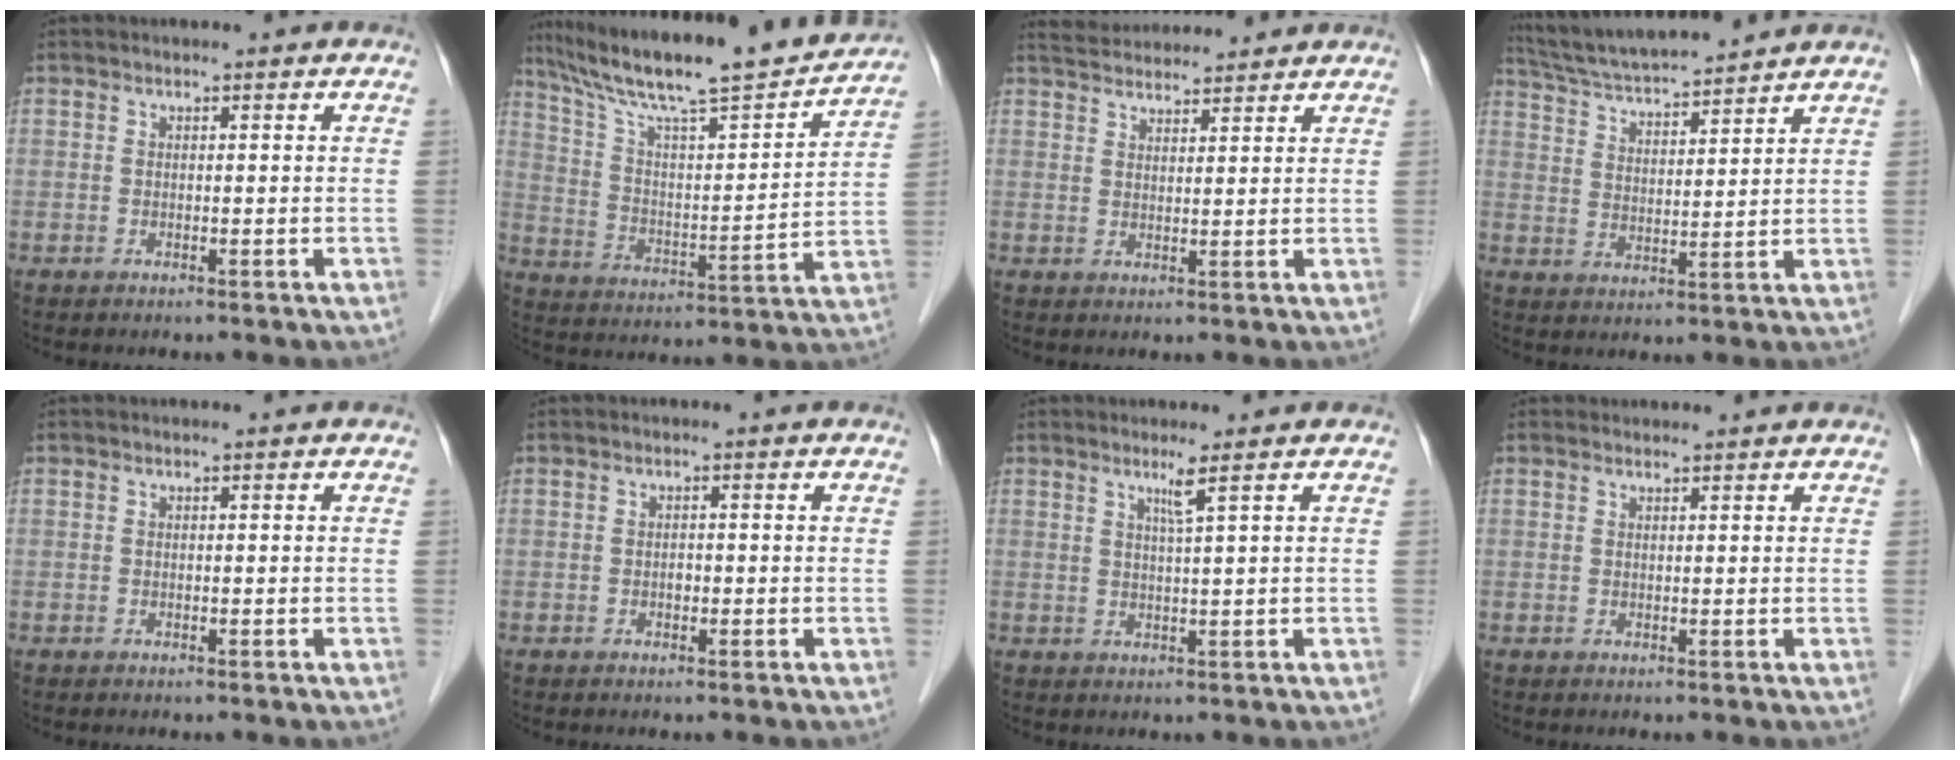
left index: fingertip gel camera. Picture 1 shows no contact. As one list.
[{"total": 22.6, "force": [19.6, 1.4, 11.2], "torque": [-0.192, -0.002, 0.304]}, {"total": 8.3, "force": [7.9, 1.2, 2.0], "torque": [-0.038, 0.032, 0.122]}, {"total": 12.9, "force": [11.9, 0.3, 4.9], "torque": [-0.094, 0.019, 0.203]}, {"total": 0.0}, {"total": 0.8, "force": [-0.3, 0.5, 0.5], "torque": [-0.010, 0.001, -0.006]}, {"total": 2.3, "force": [1.3, -0.9, 1.7], "torque": [-0.039, -0.009, 0.029]}, {"total": 1.4, "force": [1.4, 0.3, 0.0], "torque": [-0.011, 0.009, 0.020]}]